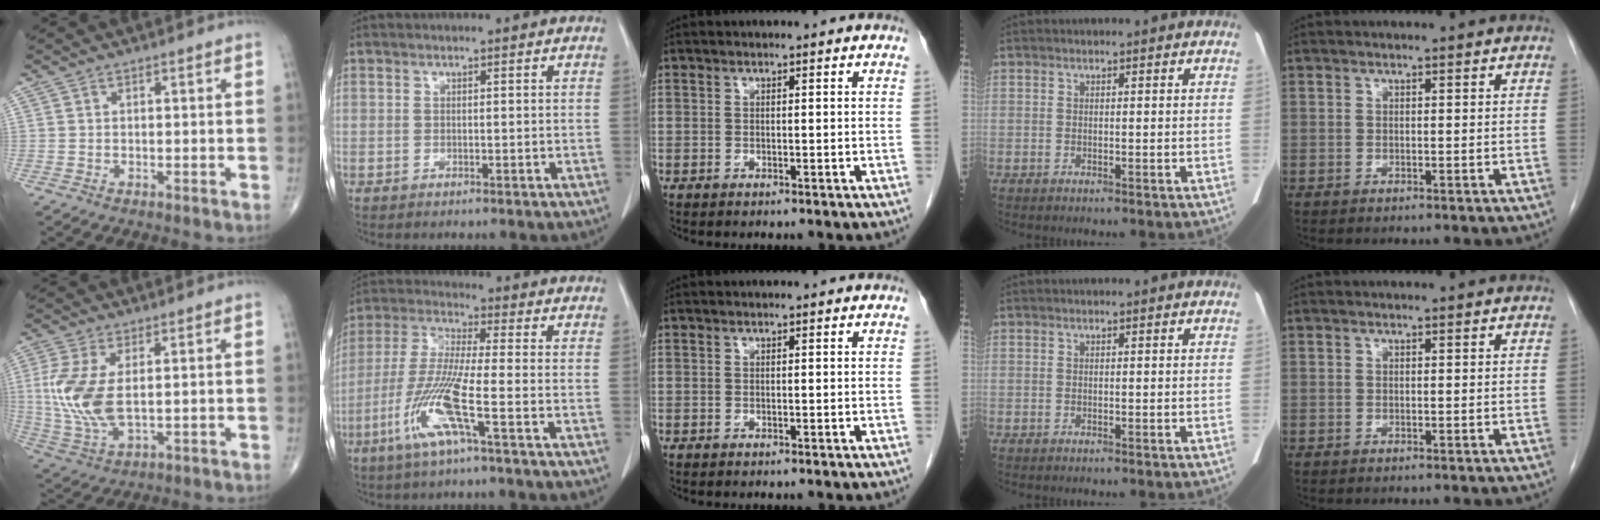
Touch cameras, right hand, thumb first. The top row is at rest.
{"thumb": {"total": 11.1, "force": [1.2, 5.3, 9.6], "torque": [-0.226, -0.007, 0.035]}, "index": {"total": 10.9, "force": [-4.6, -0.3, 9.9], "torque": [-0.209, -0.014, -0.098]}}